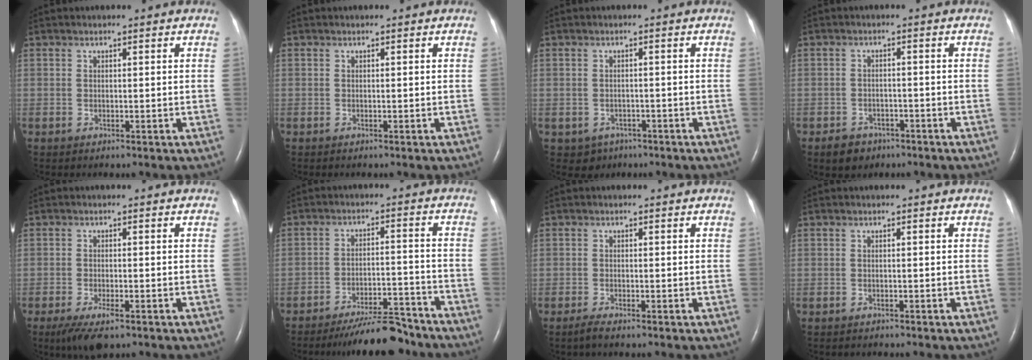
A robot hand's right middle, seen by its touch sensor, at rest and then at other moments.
{"total": 0.0}
{"total": 2.9, "force": [-1.5, 2.4, 0.3], "torque": [-0.006, 0.009, -0.015]}
{"total": 3.6, "force": [-2.4, 2.6, 0.8], "torque": [-0.018, 0.008, -0.030]}
{"total": 4.8, "force": [-3.0, 1.3, 3.6], "torque": [-0.070, -0.011, -0.047]}
{"total": 9.9, "force": [-9.1, 1.2, 3.7], "torque": [-0.049, 0.005, -0.146]}
{"total": 1.2, "force": [-1.0, -0.1, 0.6], "torque": [-0.022, -0.004, -0.022]}
{"total": 0.7, "force": [-0.7, 0.2, 0.0], "torque": [-0.006, -0.001, -0.012]}